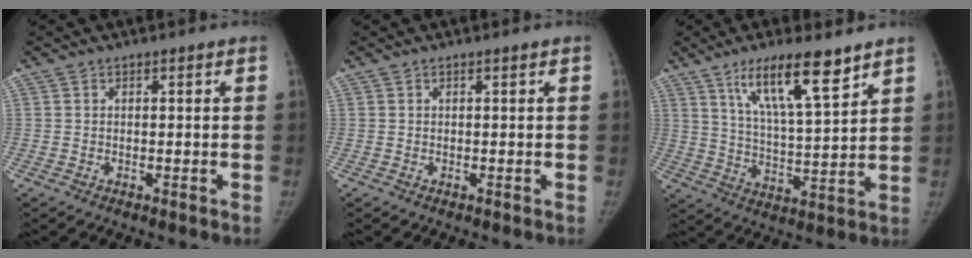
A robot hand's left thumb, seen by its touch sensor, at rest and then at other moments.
{"total": 0.0}
{"total": 13.6, "force": [8.6, 2.8, 10.2], "torque": [-0.166, -0.044, 0.156]}